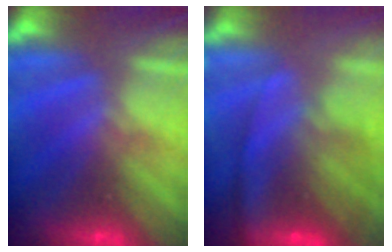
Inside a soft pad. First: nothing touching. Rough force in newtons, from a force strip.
{"total": 8.2}